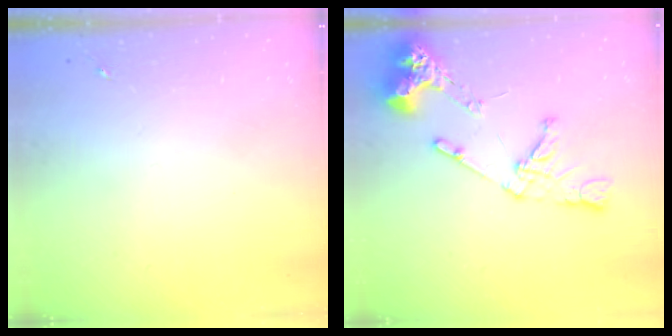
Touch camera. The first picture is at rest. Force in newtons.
{"total": 15.7, "press": 15.5, "slide": 1.9}